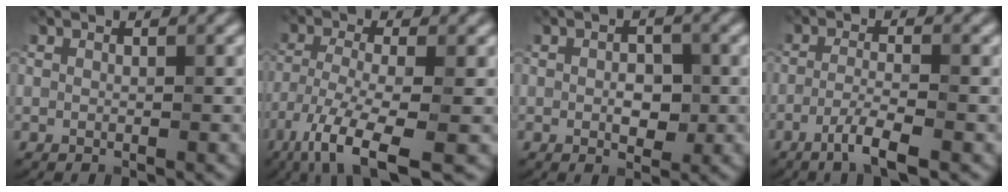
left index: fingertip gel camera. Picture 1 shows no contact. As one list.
[{"total": 8.0, "force": [-5.0, 1.9, 6.0], "torque": [-0.113, -0.011, -0.099]}, {"total": 2.5, "force": [-0.2, 1.6, 1.9], "torque": [-0.030, -0.003, -0.003]}, {"total": 3.3, "force": [-1.9, 0.4, 2.7], "torque": [-0.049, 0.005, -0.045]}]